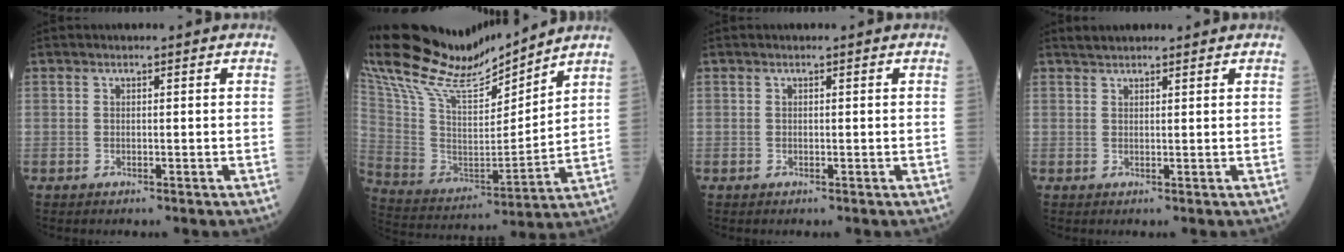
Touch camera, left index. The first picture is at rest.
{"total": 20.8, "force": [18.7, 2.9, 8.6], "torque": [-0.188, -0.002, 0.345]}
{"total": 0.0}
{"total": 2.2, "force": [2.1, 0.4, 0.4], "torque": [-0.013, 0.020, 0.039]}